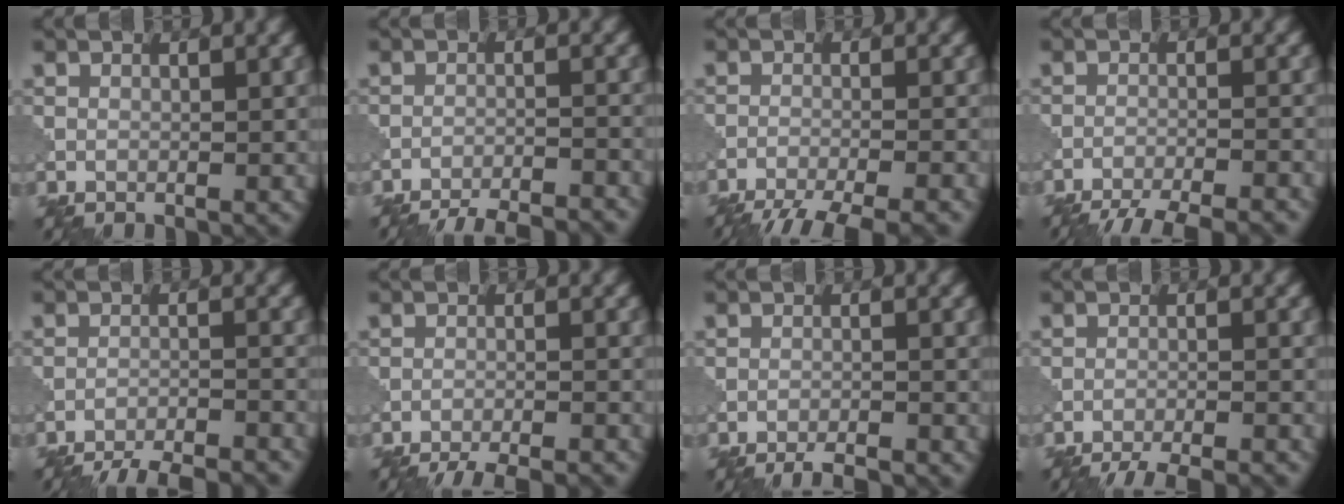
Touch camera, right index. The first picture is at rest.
{"total": 10.3, "force": [-9.8, 2.0, 2.5], "torque": [-0.023, 0.001, -0.131]}
{"total": 8.0, "force": [-6.8, 1.3, 4.0], "torque": [-0.060, -0.021, -0.104]}
{"total": 8.4, "force": [-7.7, 1.4, 3.0], "torque": [-0.043, -0.009, -0.115]}
{"total": 11.1, "force": [-10.5, 2.2, 2.8], "torque": [-0.029, -0.003, -0.141]}
{"total": 7.7, "force": [-7.2, 1.3, 2.4], "torque": [-0.026, 0.001, -0.101]}
{"total": 4.6, "force": [-4.2, 0.6, 1.7], "torque": [-0.021, -0.001, -0.063]}
{"total": 7.7, "force": [-7.2, 1.3, 2.4], "torque": [-0.028, 0.000, -0.102]}